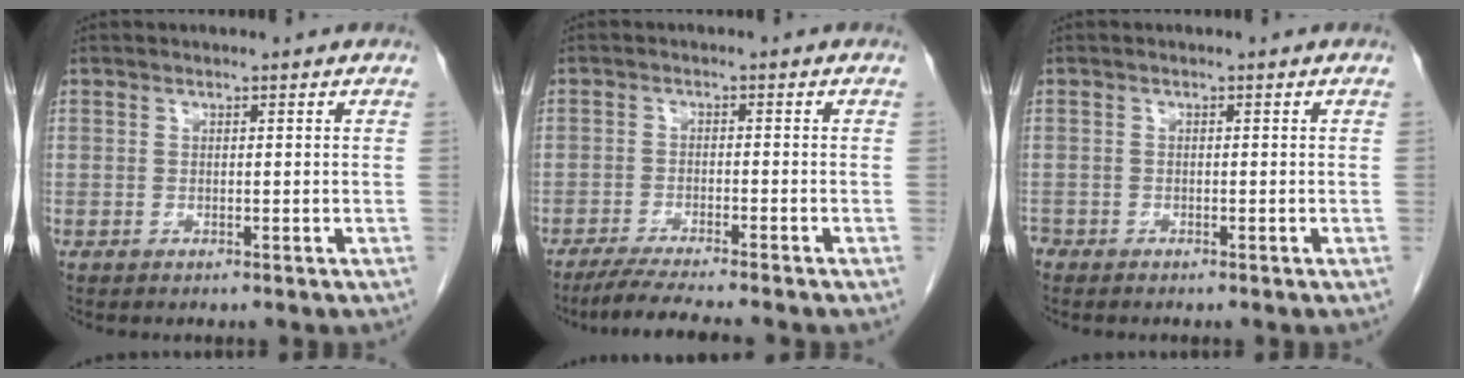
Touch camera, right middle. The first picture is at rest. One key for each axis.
{"total": 7.1, "fx": -6.1, "fy": -0.6, "fz": 3.6, "tx": -0.058, "ty": -0.024, "tz": -0.100}
{"total": 1.1, "fx": -0.9, "fy": 0.6, "fz": 0.2, "tx": -0.009, "ty": 0.000, "tz": -0.017}